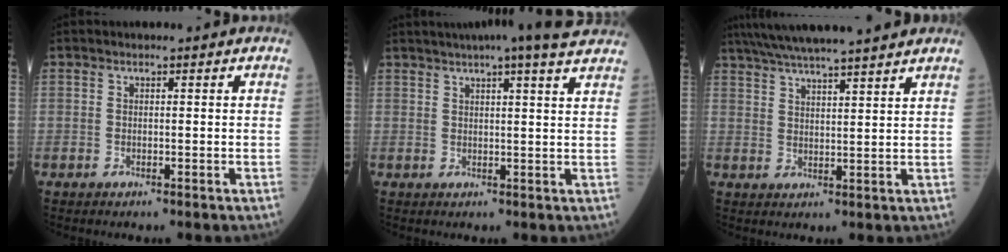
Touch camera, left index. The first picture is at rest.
{"total": 12.8, "force": [11.1, 0.5, 6.5], "torque": [-0.103, 0.021, 0.137]}
{"total": 17.8, "force": [15.5, 1.2, 8.7], "torque": [-0.157, 0.037, 0.238]}